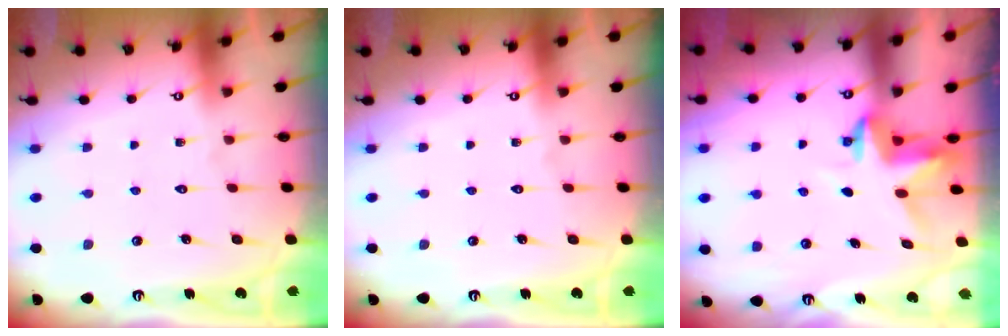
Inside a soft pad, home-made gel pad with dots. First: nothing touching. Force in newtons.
{"total": 0.0}
{"total": 3.9, "press": 3.8, "slide": 0.3}